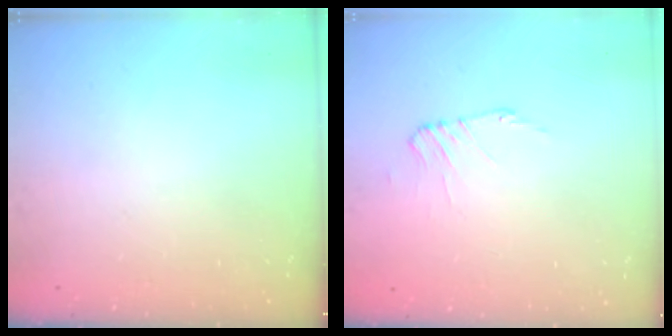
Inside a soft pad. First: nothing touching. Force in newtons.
{"total": 1.1, "press": 1.0, "slide": 0.3}